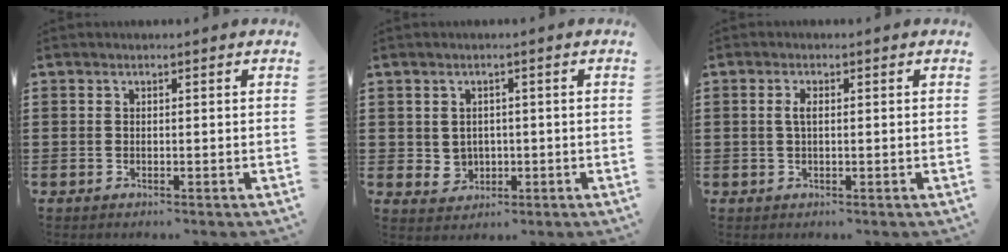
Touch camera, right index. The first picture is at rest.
{"total": 2.4, "force": [0.3, 2.2, 0.7], "torque": [-0.024, 0.008, 0.004]}
{"total": 1.9, "force": [0.2, 0.7, 1.8], "torque": [-0.035, 0.005, 0.001]}